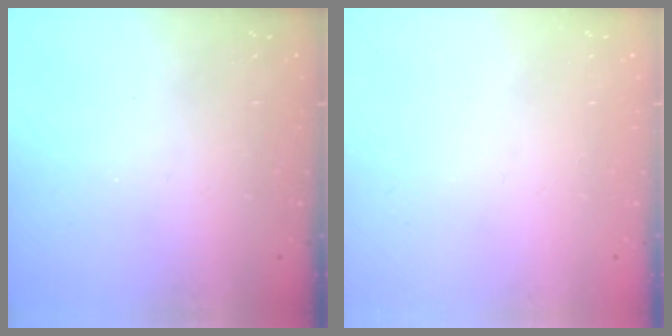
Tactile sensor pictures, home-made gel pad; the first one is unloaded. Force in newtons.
{"total": 0.0}